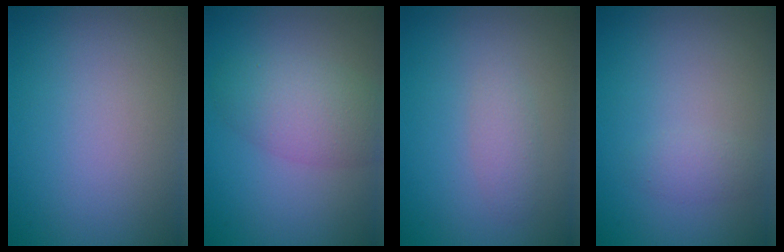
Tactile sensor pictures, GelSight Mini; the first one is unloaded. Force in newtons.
{"total": 4.2, "press": 4.2, "slide": 0.1}
{"total": 1.4, "press": 1.4, "slide": 0.1}
{"total": 1.1, "press": 1.1, "slide": 0.0}